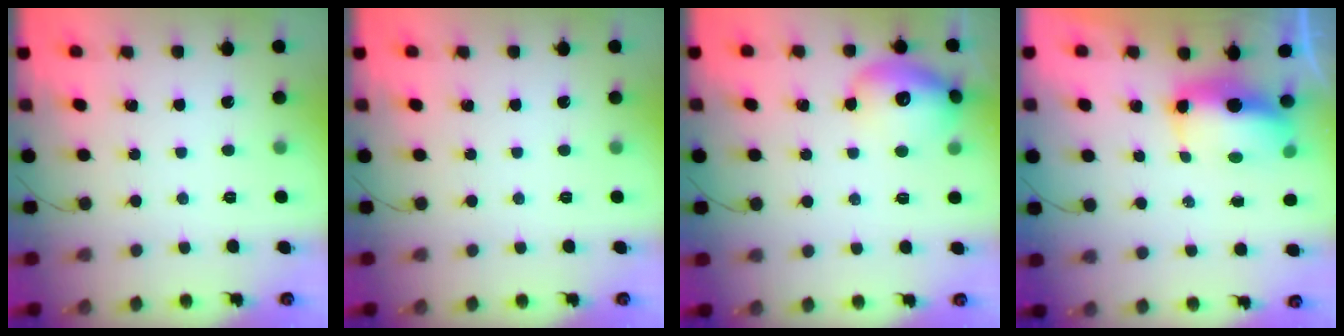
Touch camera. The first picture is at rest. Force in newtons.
{"total": 0.0}
{"total": 14.2, "press": 14.1, "slide": 1.5}
{"total": 8.2, "press": 8.1, "slide": 1.0}